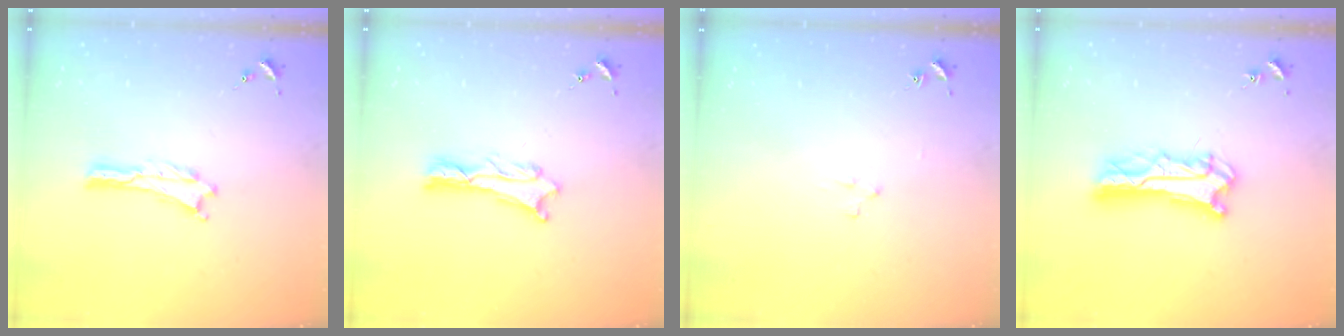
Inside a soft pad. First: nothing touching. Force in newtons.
{"total": 1.2, "press": 1.2, "slide": 0.2}
{"total": 2.2, "press": 2.2, "slide": 0.2}
{"total": 8.4, "press": 8.3, "slide": 0.8}